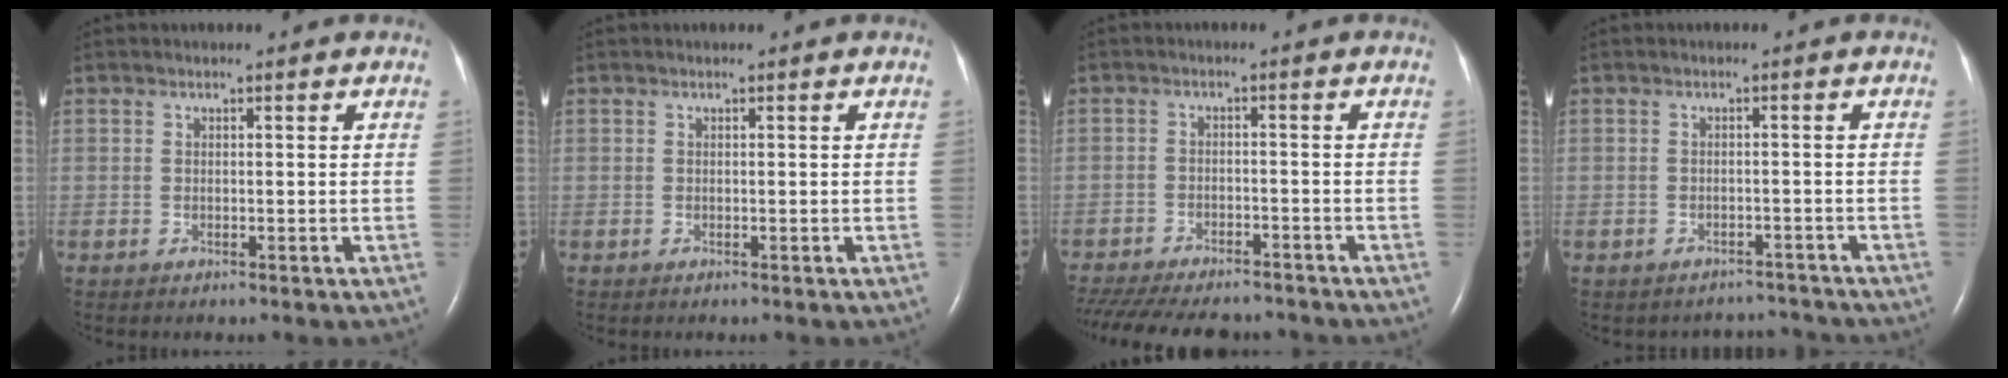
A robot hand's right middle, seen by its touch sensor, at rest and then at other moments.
{"total": 0.0}
{"total": 17.8, "force": [-15.4, 5.2, 7.2], "torque": [-0.190, -0.024, -0.217]}
{"total": 3.8, "force": [-3.5, 1.2, -0.9], "torque": [0.010, 0.014, -0.045]}